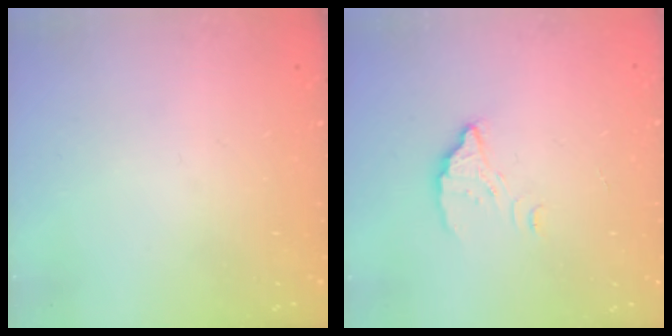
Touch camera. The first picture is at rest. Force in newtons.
{"total": 2.8, "press": 2.8, "slide": 0.2}